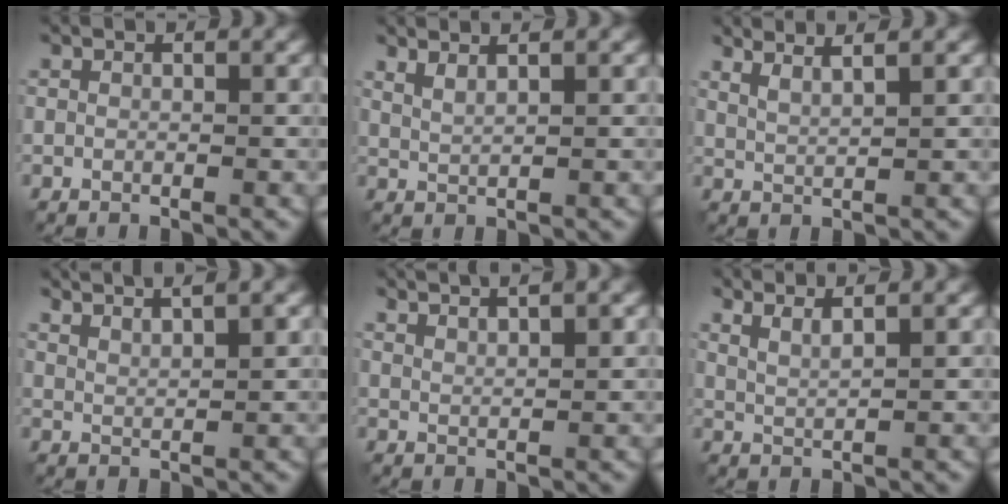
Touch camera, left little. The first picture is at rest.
{"total": 1.9, "force": [1.4, 0.5, 1.2], "torque": [-0.021, 0.000, 0.022]}
{"total": 3.1, "force": [2.3, 0.7, 2.0], "torque": [-0.024, 0.006, 0.027]}
{"total": 4.1, "force": [3.3, 0.7, 2.4], "torque": [-0.020, 0.011, 0.036]}
{"total": 3.8, "force": [2.8, 0.8, 2.4], "torque": [-0.017, 0.010, 0.026]}
{"total": 2.5, "force": [1.8, 0.6, 1.7], "torque": [-0.025, 0.001, 0.026]}